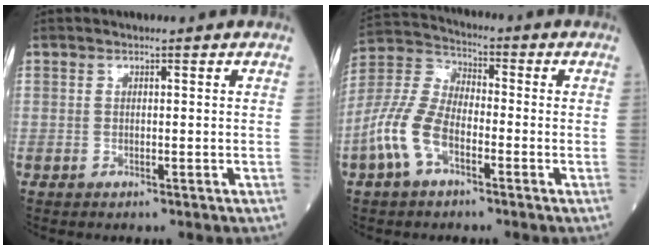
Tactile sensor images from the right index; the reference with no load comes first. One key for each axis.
{"total": 10.0, "fx": -4.1, "fy": 4.9, "fz": 7.7, "tx": -0.193, "ty": 0.013, "tz": -0.088}